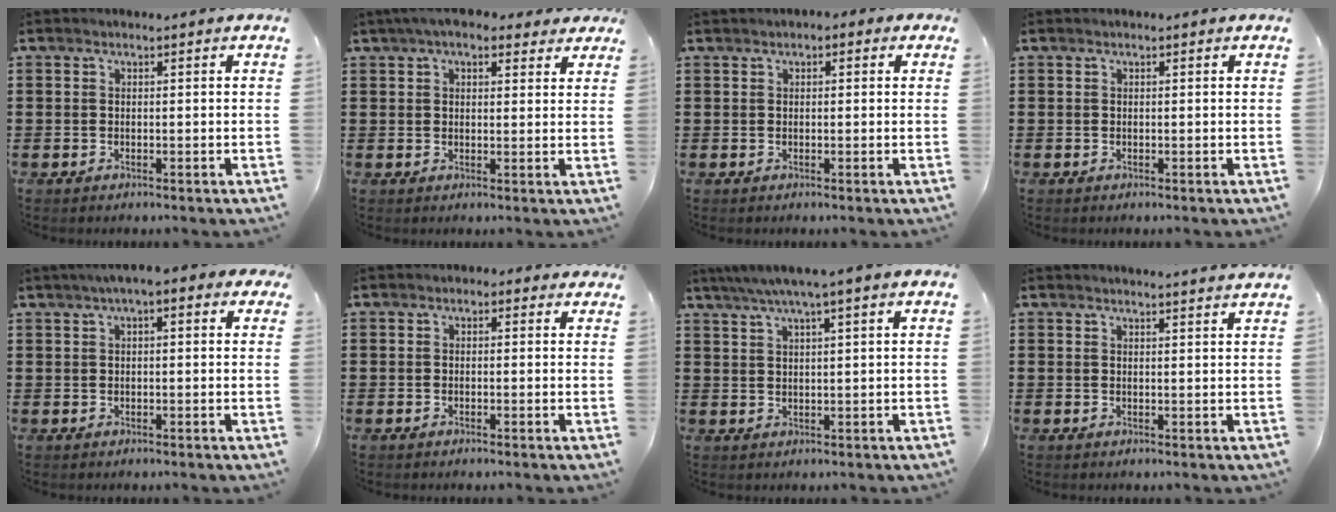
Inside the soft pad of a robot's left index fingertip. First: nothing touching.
{"total": 5.4, "force": [4.2, 1.8, 2.9], "torque": [-0.069, 0.005, 0.077]}
{"total": 1.0, "force": [0.2, 0.7, 0.7], "torque": [-0.016, 0.006, 0.001]}
{"total": 0.0}
{"total": 2.9, "force": [1.0, 0.8, 2.6], "torque": [-0.051, 0.009, 0.014]}
{"total": 0.9, "force": [-0.3, 0.8, 0.4], "torque": [-0.009, 0.005, -0.007]}
{"total": 3.8, "force": [2.2, -0.2, 3.1], "torque": [-0.063, 0.000, 0.036]}
{"total": 1.9, "force": [1.8, -0.4, 0.4], "torque": [-0.010, -0.005, 0.036]}